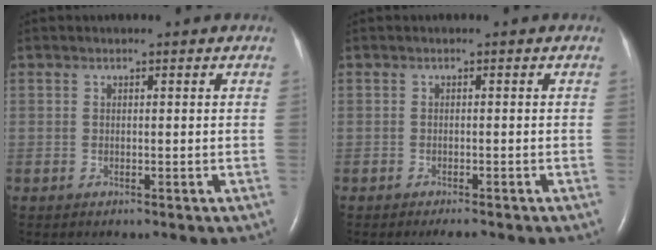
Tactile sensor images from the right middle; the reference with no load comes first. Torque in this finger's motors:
{"motor_torque": [0.32, -0.37, 0.03, 0.06]}